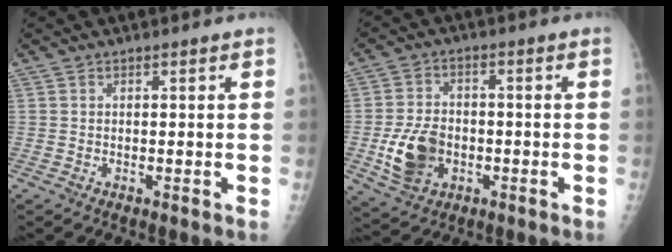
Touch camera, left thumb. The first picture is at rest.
{"total": 9.4, "force": [-2.4, 6.7, 6.1], "torque": [-0.102, 0.007, -0.039]}